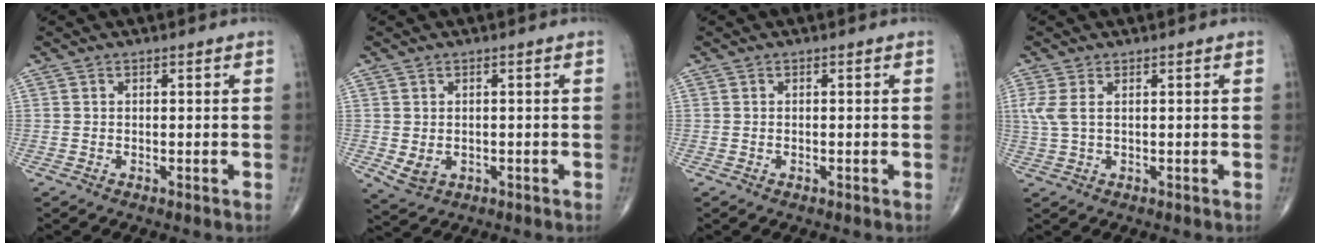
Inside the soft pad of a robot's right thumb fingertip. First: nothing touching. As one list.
[{"total": 3.5, "force": [-0.4, 2.7, 2.2], "torque": [-0.035, -0.004, 0.005]}, {"total": 0.0}, {"total": 3.4, "force": [1.0, 1.5, 2.9], "torque": [-0.086, 0.005, 0.029]}]